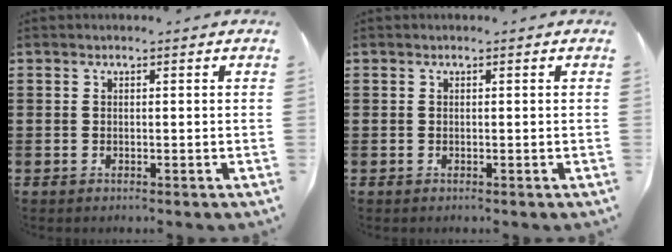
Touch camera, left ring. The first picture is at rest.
{"total": 0.0}